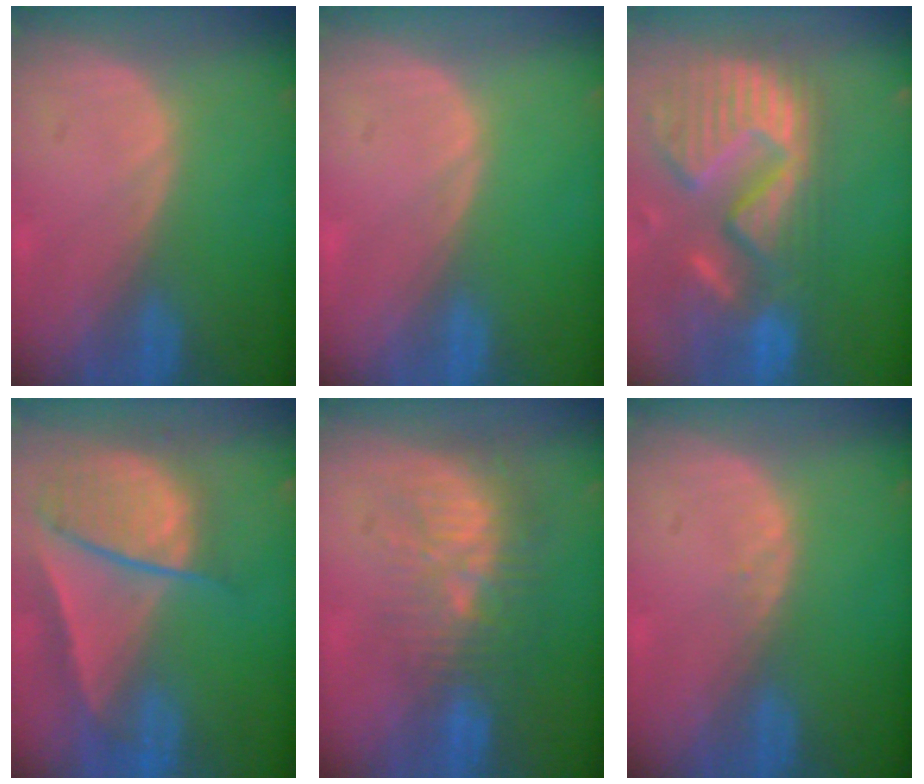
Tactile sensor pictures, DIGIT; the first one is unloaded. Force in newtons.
{"total": 0.0}
{"total": 14.4, "press": 12.0, "slide": 8.0}
{"total": 9.5, "press": 8.1, "slide": 5.0}
{"total": 9.9, "press": 8.9, "slide": 4.3}
{"total": 0.7, "press": 0.6, "slide": 0.2}